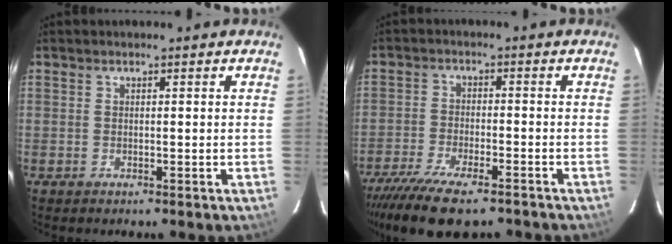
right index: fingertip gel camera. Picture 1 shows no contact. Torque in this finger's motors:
{"motor_torque": [1.39, -0.75, 0.69, 0.17]}